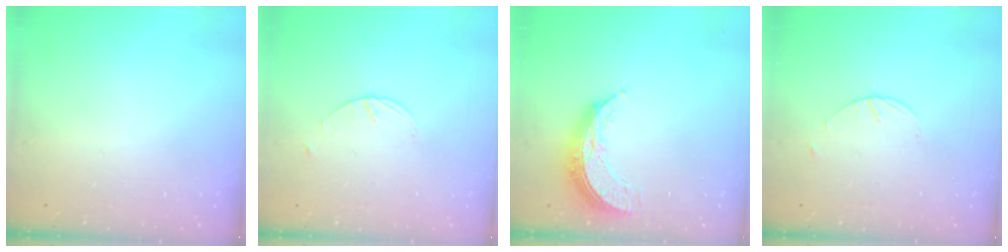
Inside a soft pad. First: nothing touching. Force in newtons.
{"total": 1.7, "press": 1.7, "slide": 0.3}
{"total": 9.8, "press": 9.8, "slide": 0.6}
{"total": 1.7, "press": 1.7, "slide": 0.3}